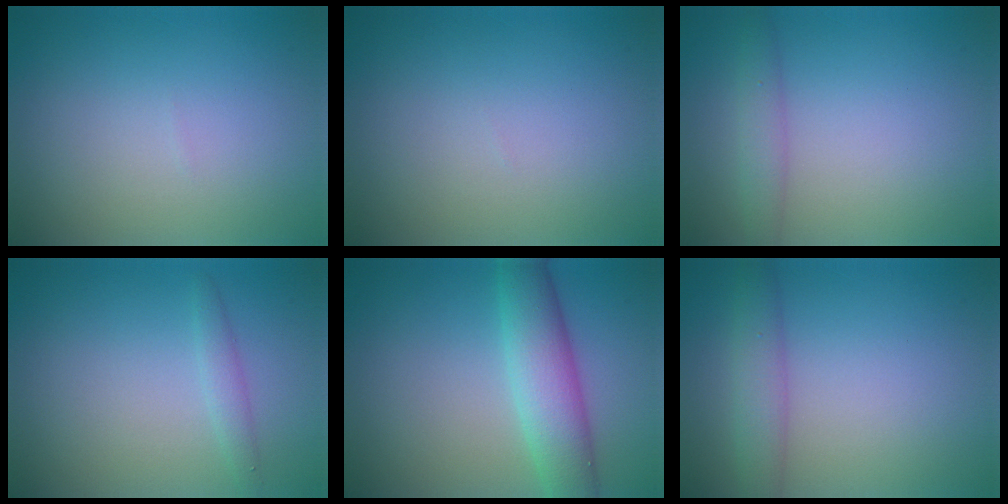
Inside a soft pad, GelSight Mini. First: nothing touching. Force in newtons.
{"total": 0.0}
{"total": 2.0, "press": 2.0, "slide": 0.0}
{"total": 1.3, "press": 1.3, "slide": 0.0}
{"total": 5.6, "press": 5.6, "slide": 0.2}
{"total": 3.0, "press": 3.0, "slide": 0.1}